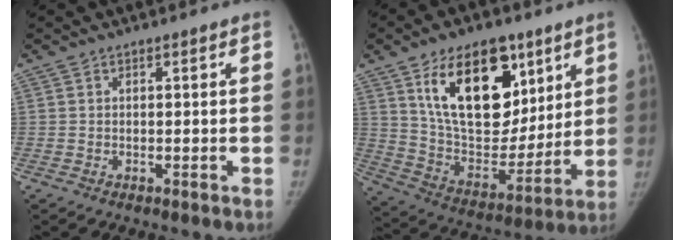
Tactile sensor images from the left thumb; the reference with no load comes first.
{"total": 23.3, "force": [11.2, 13.4, 15.5], "torque": [-0.194, -0.049, 0.198]}